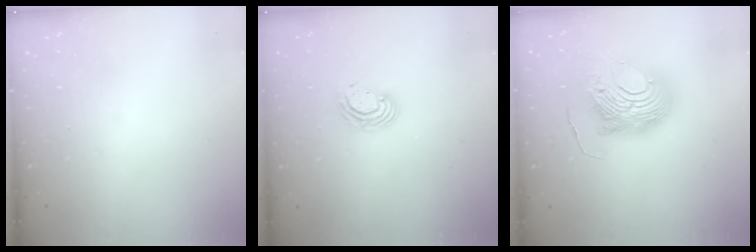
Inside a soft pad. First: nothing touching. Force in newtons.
{"total": 6.0, "press": 6.0, "slide": 0.8}
{"total": 15.3, "press": 15.2, "slide": 1.6}